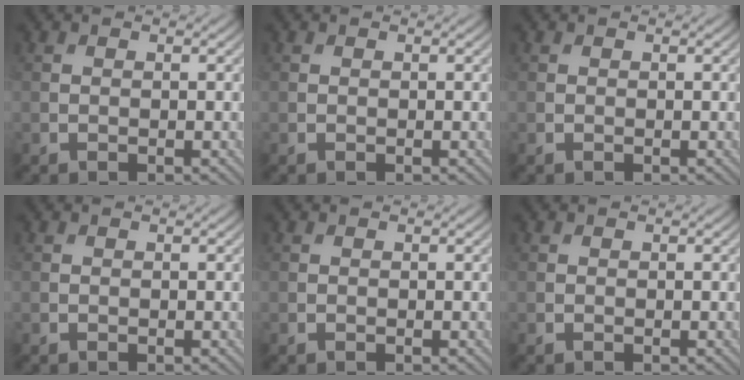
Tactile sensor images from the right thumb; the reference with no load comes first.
{"total": 0.0}
{"total": 0.0}
{"total": 0.0}
{"total": 0.0}
{"total": 0.0}